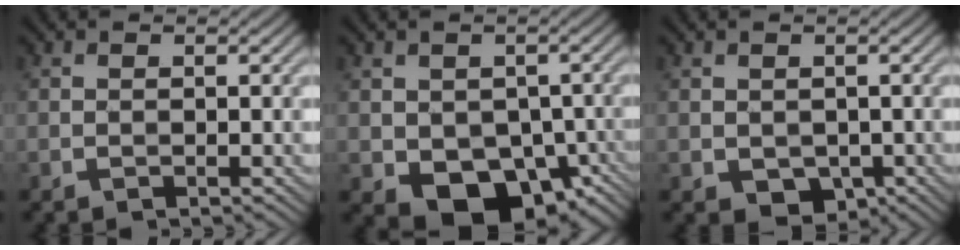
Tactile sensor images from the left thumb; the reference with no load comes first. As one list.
[{"total": 9.8, "force": [-3.0, 7.0, 6.2], "torque": [-0.103, -0.037, -0.034]}, {"total": 3.2, "force": [-0.8, 2.4, 1.9], "torque": [-0.040, -0.012, -0.010]}]